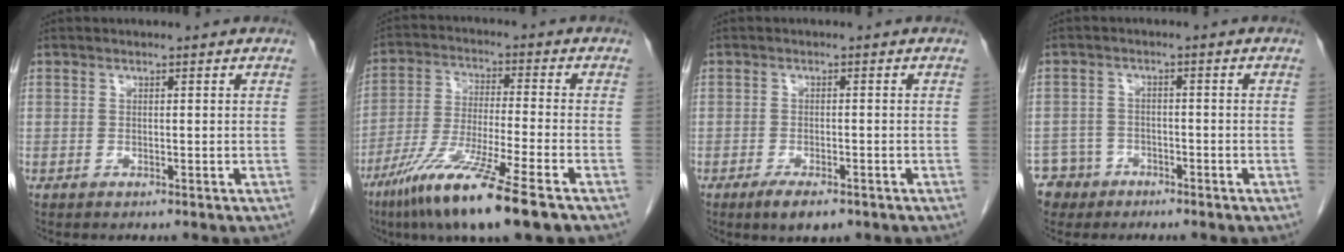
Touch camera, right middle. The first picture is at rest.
{"total": 14.1, "force": [-8.8, 0.0, 11.0], "torque": [-0.220, -0.048, -0.162]}
{"total": 4.0, "force": [-2.6, 1.2, 2.7], "torque": [-0.052, -0.006, -0.038]}
{"total": 4.7, "force": [-3.1, 3.5, -0.5], "torque": [0.014, 0.009, -0.054]}